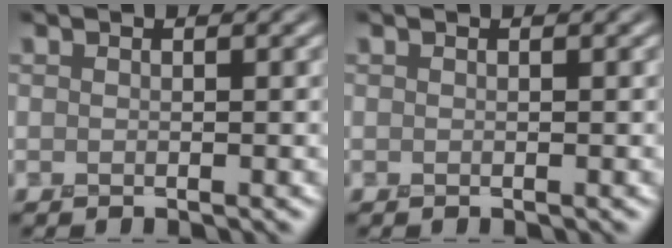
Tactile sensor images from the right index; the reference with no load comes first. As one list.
[{"total": 0.0}]